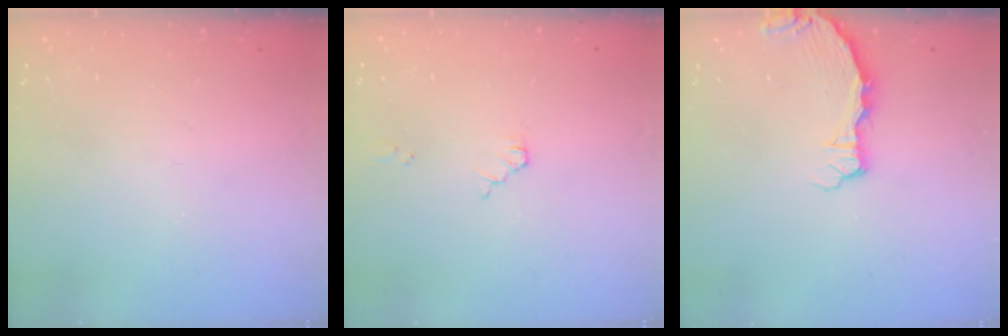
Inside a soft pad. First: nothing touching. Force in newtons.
{"total": 3.9, "press": 3.9, "slide": 0.5}
{"total": 2.6, "press": 2.5, "slide": 0.3}